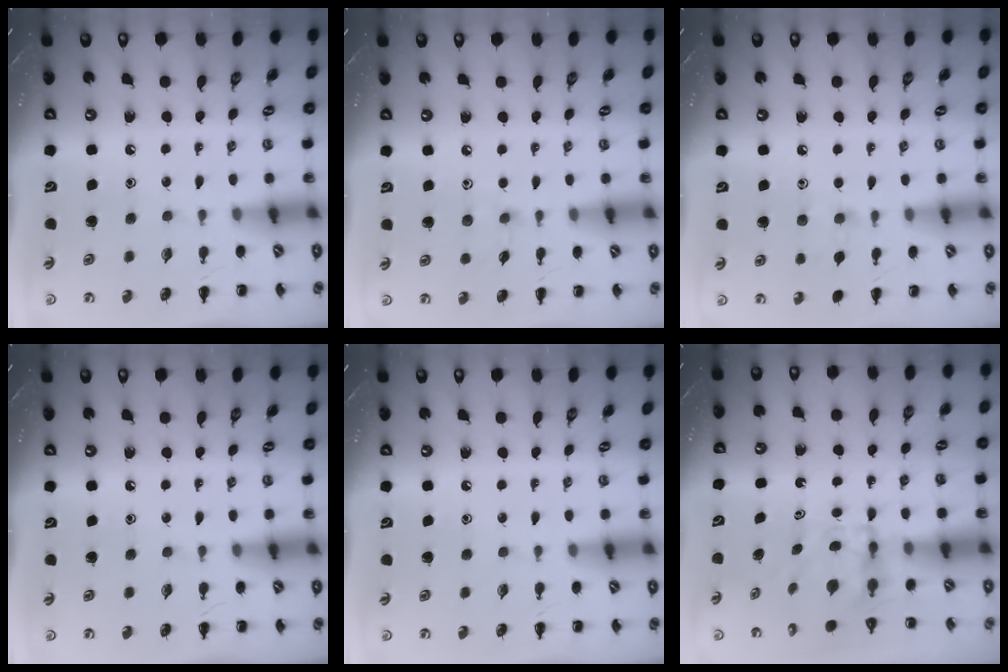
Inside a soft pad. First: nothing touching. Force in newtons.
{"total": 3.5, "press": 3.2, "slide": 1.2}
{"total": 5.9, "press": 5.5, "slide": 2.0}
{"total": 0.0}
{"total": 0.0}
{"total": 4.1, "press": 4.1, "slide": 0.5}